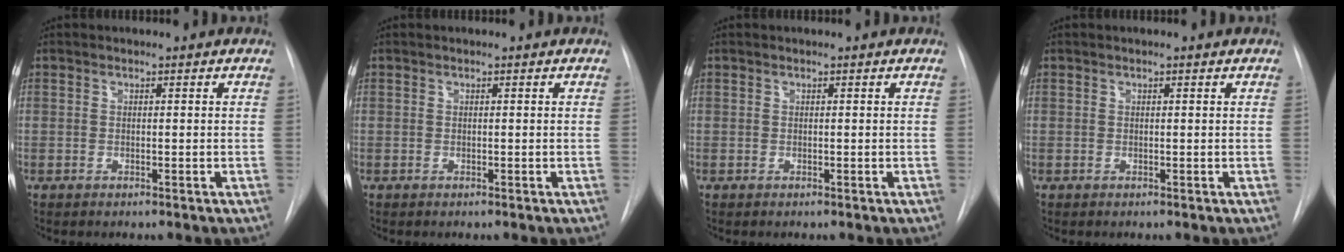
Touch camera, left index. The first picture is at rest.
{"total": 0.0}
{"total": 0.0}
{"total": 0.0}